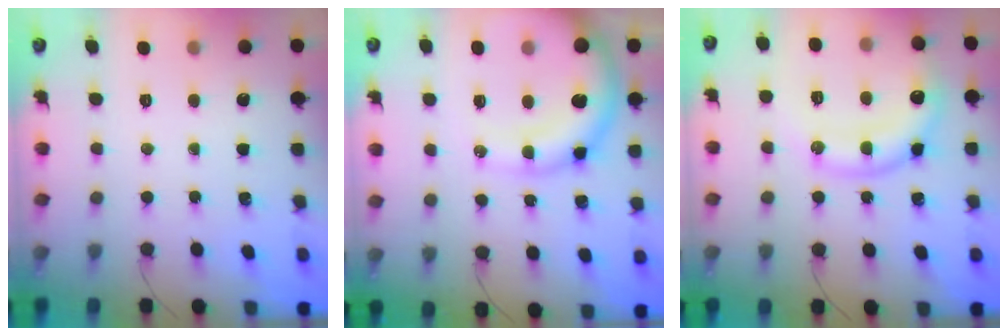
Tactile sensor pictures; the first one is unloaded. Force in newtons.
{"total": 13.0, "press": 12.6, "slide": 3.2}
{"total": 13.4, "press": 13.3, "slide": 1.5}